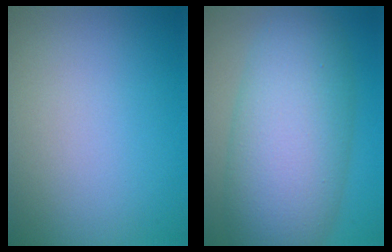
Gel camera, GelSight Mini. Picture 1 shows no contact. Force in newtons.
{"total": 10.9, "press": 10.9, "slide": 0.4}